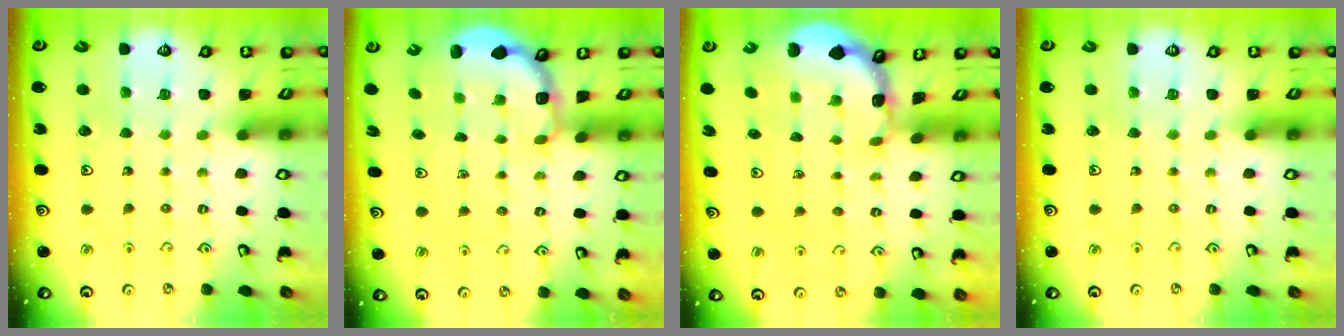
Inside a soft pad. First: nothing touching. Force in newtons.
{"total": 2.7, "press": 2.3, "slide": 1.4}
{"total": 1.2, "press": 1.2, "slide": 0.1}
{"total": 0.0}